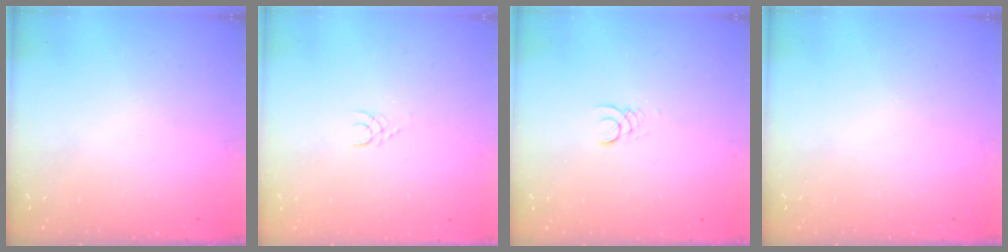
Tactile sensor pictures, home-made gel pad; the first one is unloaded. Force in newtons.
{"total": 2.7, "press": 2.7, "slide": 0.2}
{"total": 1.2, "press": 1.2, "slide": 0.0}
{"total": 0.0}